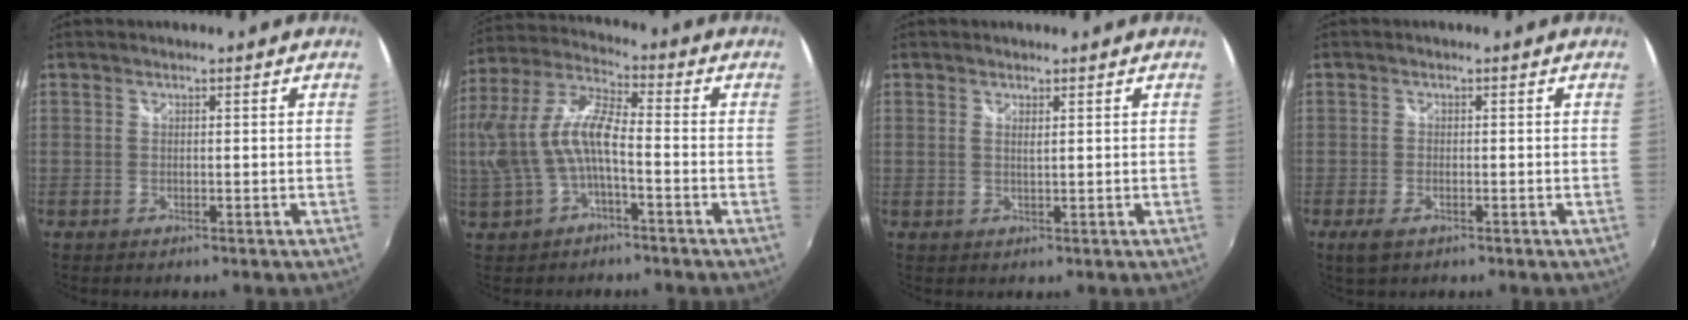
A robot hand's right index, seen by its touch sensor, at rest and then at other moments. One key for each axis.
{"total": 12.2, "fx": -2.4, "fy": 4.8, "fz": 10.9, "tx": -0.228, "ty": 0.008, "tz": -0.039}
{"total": 1.2, "fx": 0.7, "fy": 0.3, "fz": 0.9, "tx": -0.016, "ty": -0.001, "tz": 0.009}
{"total": 3.1, "fx": -1.8, "fy": 1.4, "fz": 2.2, "tx": -0.050, "ty": -0.006, "tz": -0.031}